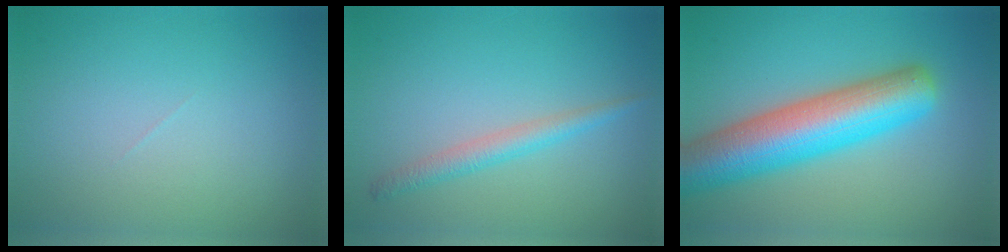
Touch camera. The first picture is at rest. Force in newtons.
{"total": 2.2, "press": 2.2, "slide": 0.1}
{"total": 9.8, "press": 9.8, "slide": 0.3}